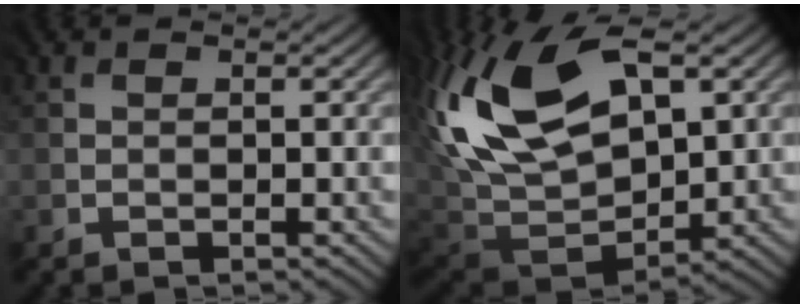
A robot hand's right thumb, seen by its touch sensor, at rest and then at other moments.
{"total": 16.5, "force": [6.6, 9.8, 11.4], "torque": [-0.275, 0.018, 0.130]}